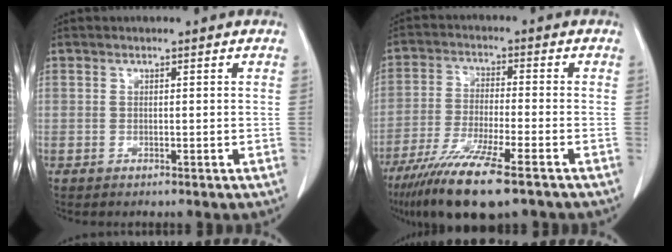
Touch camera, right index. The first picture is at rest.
{"total": 13.2, "force": [-8.9, 1.2, 9.7], "torque": [-0.184, -0.038, -0.154]}